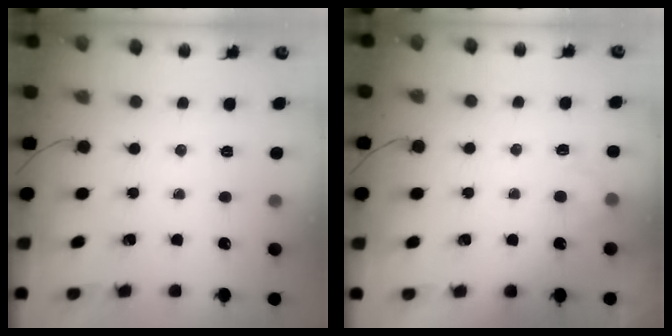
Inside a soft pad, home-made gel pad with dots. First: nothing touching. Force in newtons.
{"total": 2.7, "press": 2.3, "slide": 1.4}